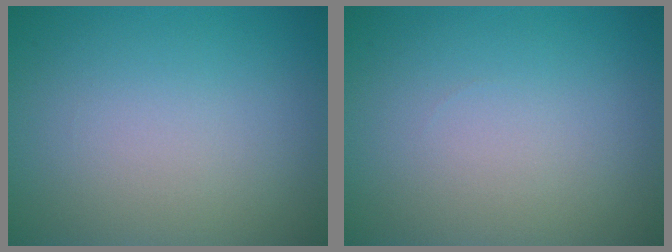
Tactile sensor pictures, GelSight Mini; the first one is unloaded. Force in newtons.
{"total": 0.0}